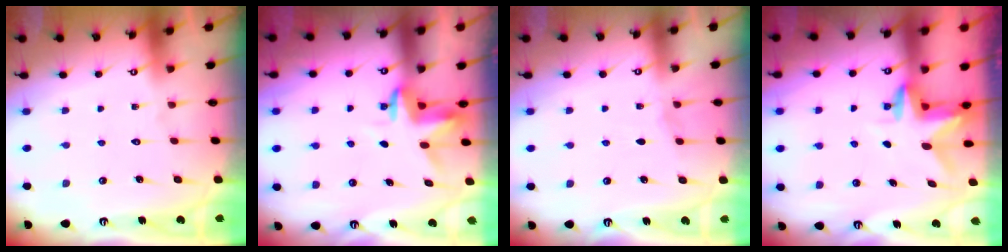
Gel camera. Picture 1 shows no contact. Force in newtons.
{"total": 3.6, "press": 3.6, "slide": 0.2}
{"total": 2.2, "press": 2.2, "slide": 0.3}
{"total": 3.1, "press": 3.1, "slide": 0.3}